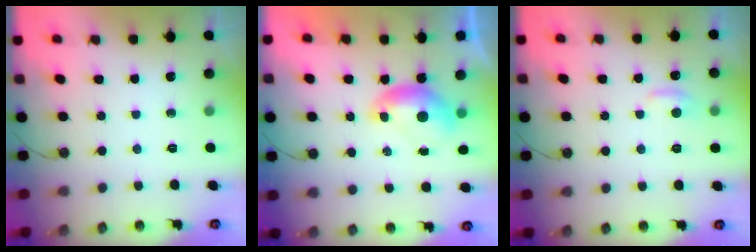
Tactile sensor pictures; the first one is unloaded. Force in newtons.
{"total": 0.0}
{"total": 1.0, "press": 0.7, "slide": 0.7}